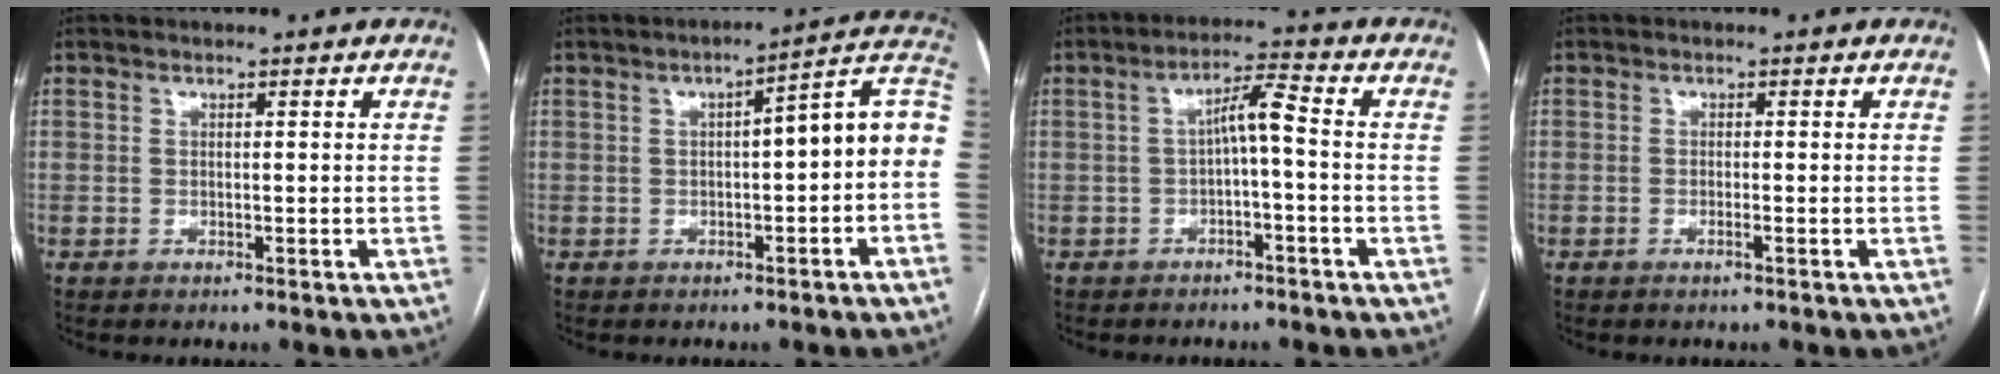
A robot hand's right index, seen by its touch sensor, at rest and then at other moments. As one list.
[{"total": 10.4, "force": [-0.2, 2.2, 10.2], "torque": [-0.133, 0.044, -0.005]}, {"total": 4.7, "force": [-0.6, 0.5, 4.6], "torque": [-0.078, 0.023, -0.008]}, {"total": 0.7, "force": [-0.3, -0.1, 0.6], "torque": [-0.011, 0.001, -0.004]}]